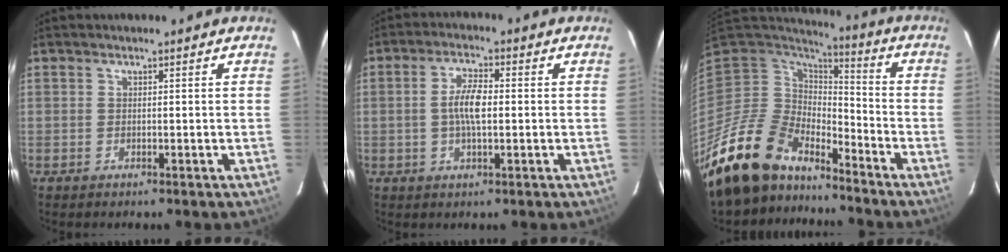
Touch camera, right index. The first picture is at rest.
{"total": 5.5, "force": [0.0, 2.2, 5.1], "torque": [-0.096, 0.008, 0.000]}
{"total": 18.0, "force": [-15.1, 7.4, 6.4], "torque": [-0.148, -0.015, -0.273]}